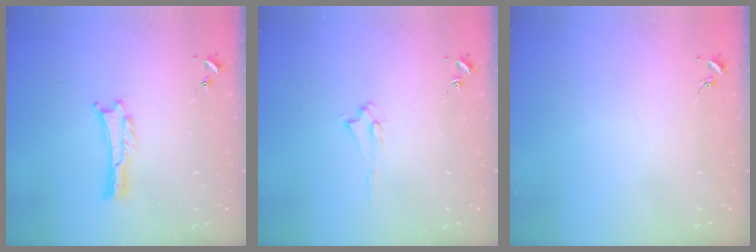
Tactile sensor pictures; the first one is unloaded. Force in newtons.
{"total": 1.9, "press": 1.8, "slide": 0.4}
{"total": 0.0}